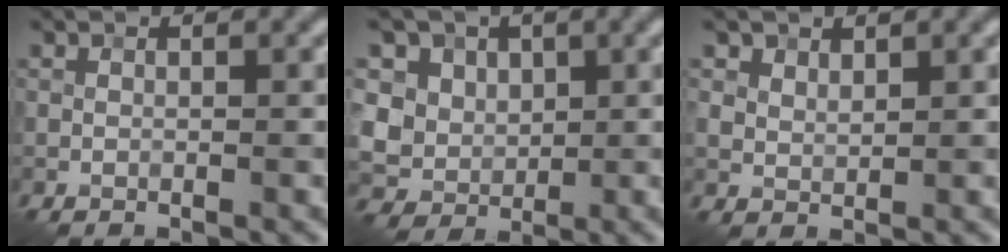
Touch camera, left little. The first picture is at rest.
{"total": 6.8, "force": [2.0, 5.8, 3.0], "torque": [-0.050, 0.016, 0.020]}
{"total": 1.8, "force": [1.3, 1.1, 0.6], "torque": [-0.015, -0.003, 0.031]}